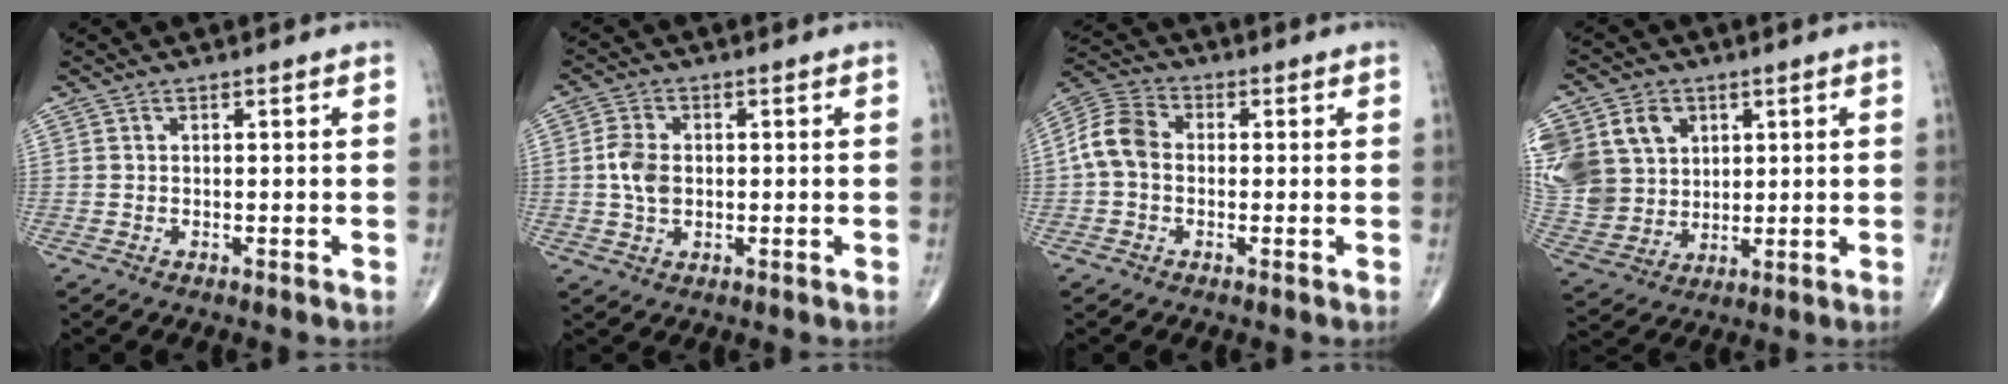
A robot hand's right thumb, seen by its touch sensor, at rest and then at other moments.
{"total": 5.4, "force": [0.0, 3.7, 3.8], "torque": [-0.072, 0.003, -0.002]}
{"total": 7.8, "force": [-0.3, 5.9, 5.1], "torque": [-0.096, 0.025, -0.019]}
{"total": 21.4, "force": [6.3, 17.5, 10.6], "torque": [-0.254, 0.029, 0.144]}